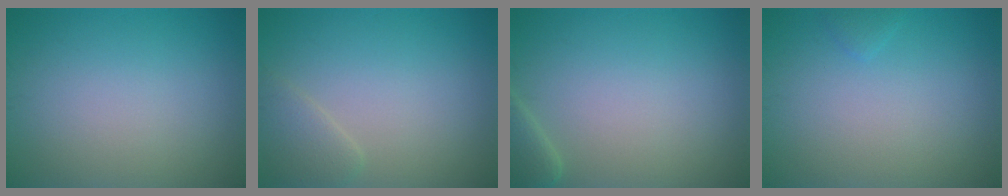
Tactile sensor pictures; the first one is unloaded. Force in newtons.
{"total": 1.7, "press": 1.7, "slide": 0.2}
{"total": 1.9, "press": 1.9, "slide": 0.3}
{"total": 0.6, "press": 0.6, "slide": 0.0}